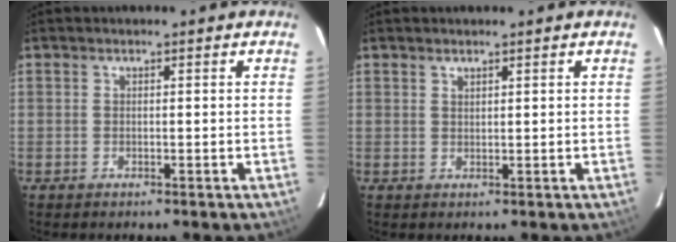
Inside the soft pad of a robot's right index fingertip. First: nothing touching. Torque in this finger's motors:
{"motor_torque": [-0.46, 0.25, -0.08, -0.01]}